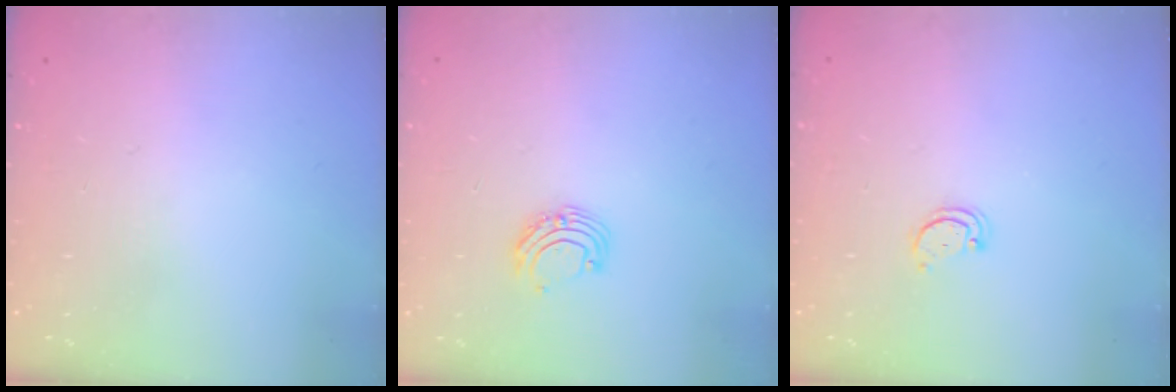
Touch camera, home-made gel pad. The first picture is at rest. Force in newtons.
{"total": 7.3, "press": 7.3, "slide": 0.9}
{"total": 2.2, "press": 2.1, "slide": 0.4}